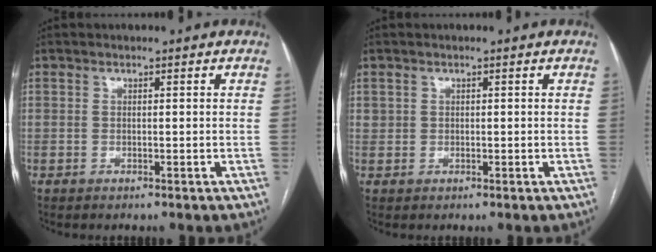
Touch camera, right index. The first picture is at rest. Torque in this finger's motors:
{"motor_torque": [-0.18, 0.14, 0.00, 0.00]}